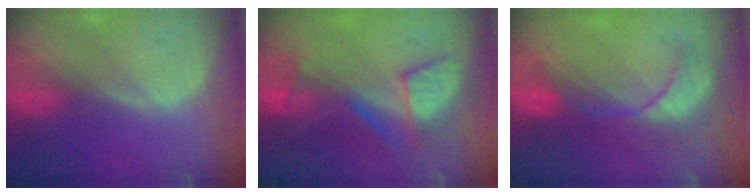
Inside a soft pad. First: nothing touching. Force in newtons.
{"total": 7.9, "press": 7.8, "slide": 1.2}
{"total": 8.7, "press": 7.7, "slide": 4.0}